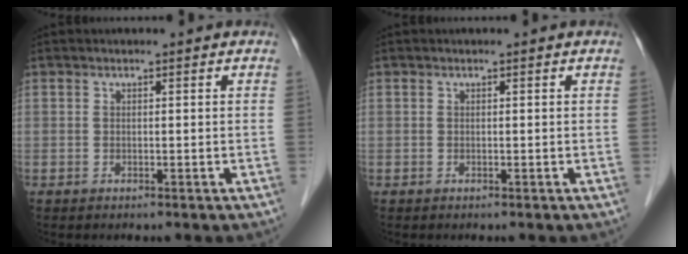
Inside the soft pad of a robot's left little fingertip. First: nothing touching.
{"total": 0.0}